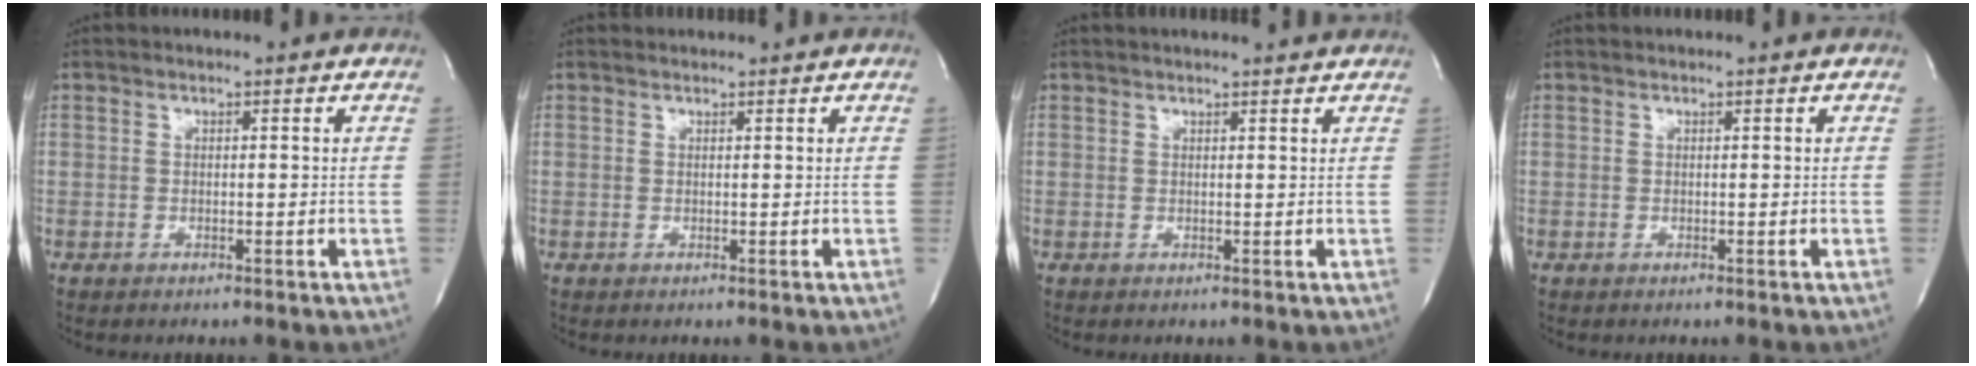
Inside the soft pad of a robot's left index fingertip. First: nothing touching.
{"total": 0.6, "force": [0.6, 0.1, -0.2], "torque": [-0.004, 0.008, 0.012]}
{"total": 5.2, "force": [5.0, 0.2, 1.4], "torque": [-0.019, 0.015, 0.051]}
{"total": 0.0}